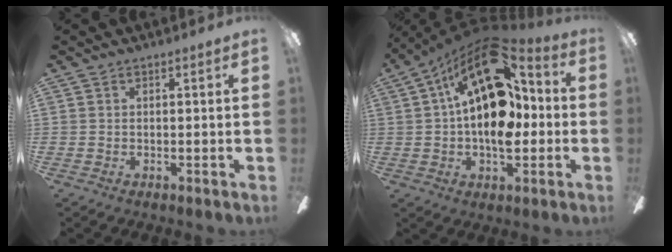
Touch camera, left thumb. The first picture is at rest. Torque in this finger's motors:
{"motor_torque": [1.54, 3.47, 1.43, -1.34, 0.67]}